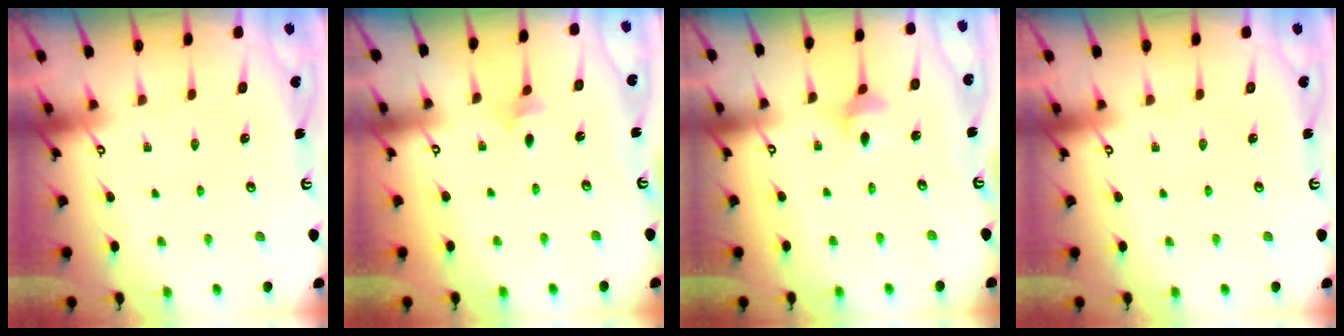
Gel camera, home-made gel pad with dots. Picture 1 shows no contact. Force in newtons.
{"total": 2.9, "press": 2.8, "slide": 0.7}
{"total": 2.9, "press": 2.9, "slide": 0.5}
{"total": 0.0}